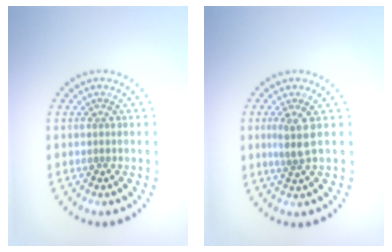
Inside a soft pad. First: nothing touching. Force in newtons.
{"total": 2.2, "press": 1.8, "slide": 1.3}